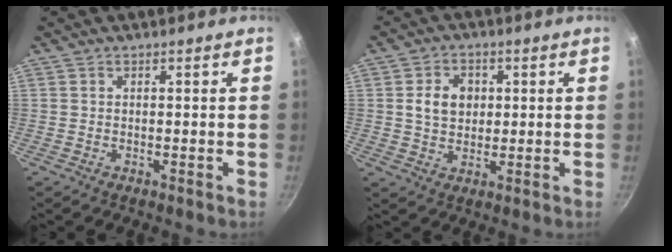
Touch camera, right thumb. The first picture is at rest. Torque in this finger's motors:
{"motor_torque": [0.76, 1.59, 0.78, 0.02, 0.00]}